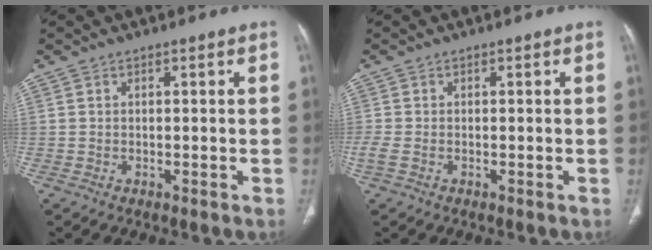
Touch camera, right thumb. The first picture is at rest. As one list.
[{"total": 2.0, "force": [-0.7, 1.1, 1.5], "torque": [-0.052, -0.002, -0.013]}]